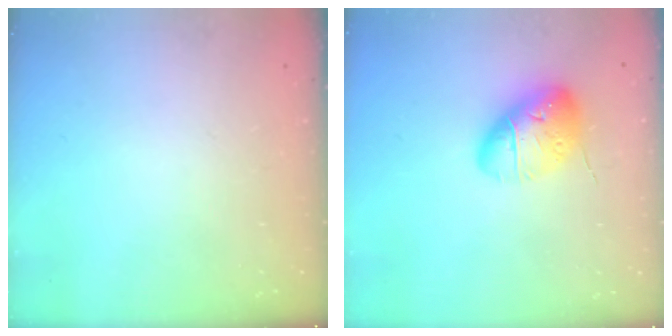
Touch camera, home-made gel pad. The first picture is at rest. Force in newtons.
{"total": 16.3, "press": 15.9, "slide": 3.7}